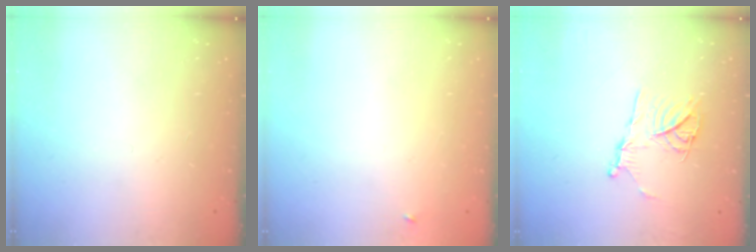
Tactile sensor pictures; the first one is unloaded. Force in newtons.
{"total": 2.3, "press": 2.3, "slide": 0.2}
{"total": 12.7, "press": 12.6, "slide": 1.4}